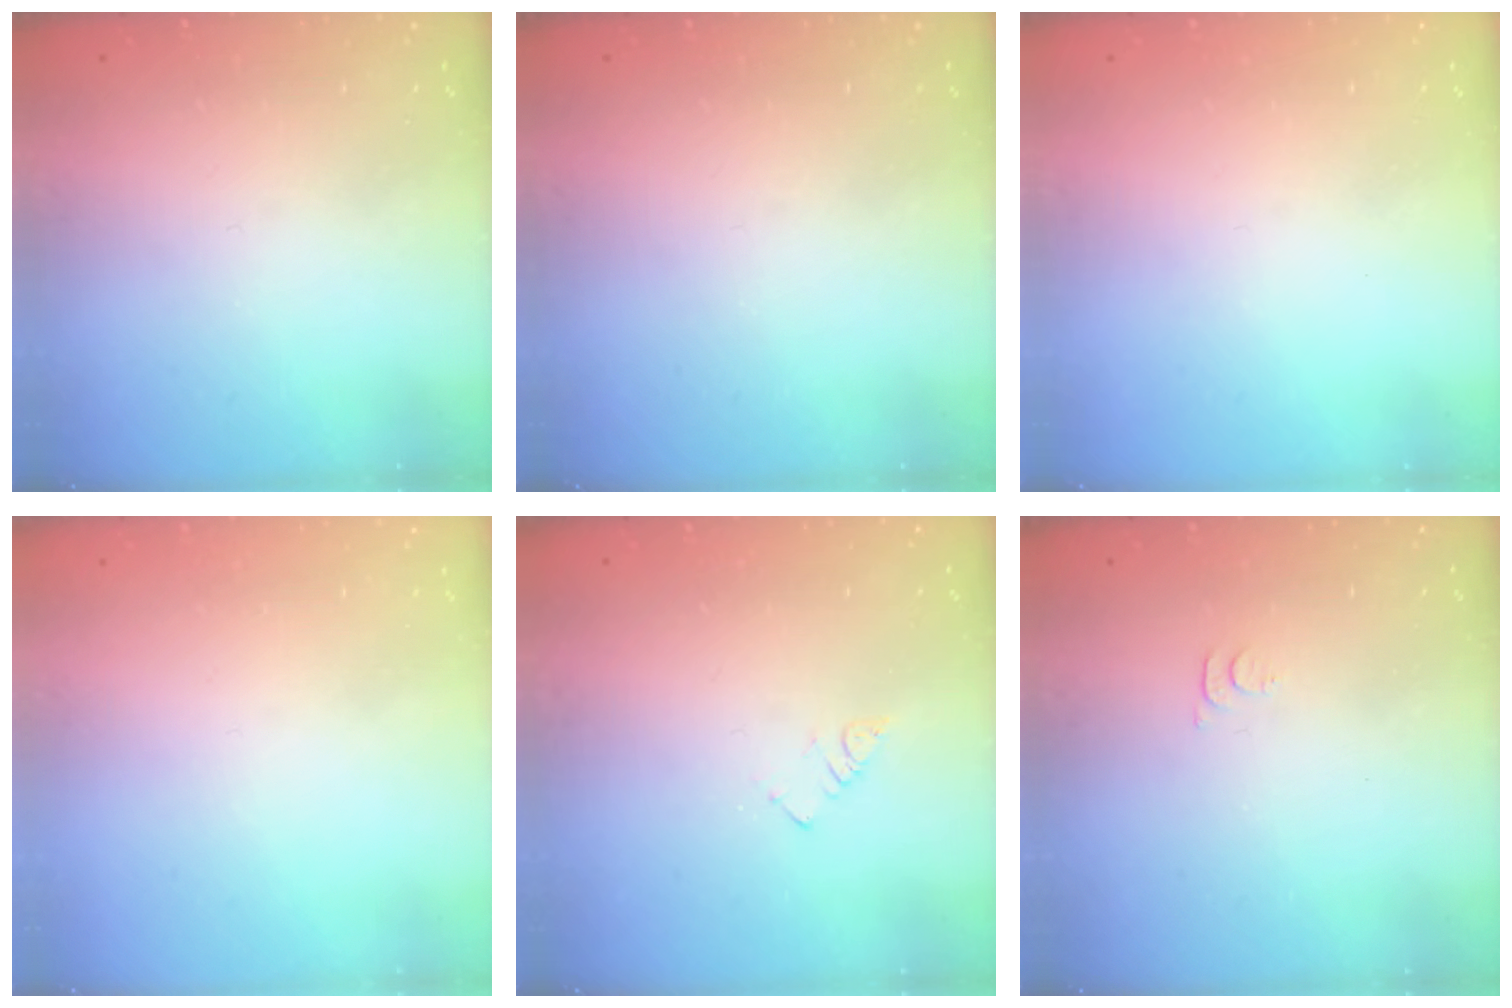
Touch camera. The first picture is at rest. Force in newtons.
{"total": 0.0}
{"total": 0.0}
{"total": 1.5, "press": 1.5, "slide": 0.1}
{"total": 2.3, "press": 2.3, "slide": 0.4}
{"total": 3.6, "press": 3.6, "slide": 0.4}